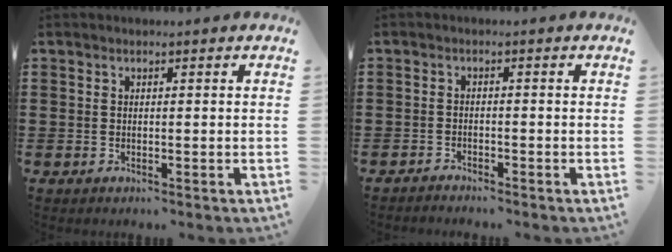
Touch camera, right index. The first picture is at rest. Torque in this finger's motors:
{"motor_torque": [-0.05, -0.07, -0.02, -0.03]}